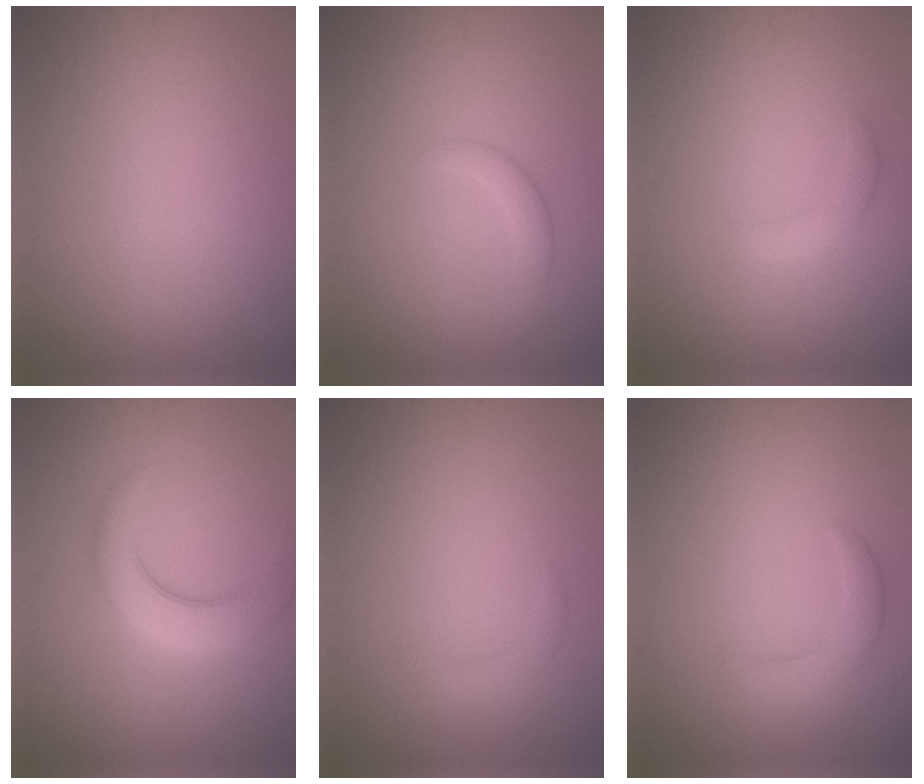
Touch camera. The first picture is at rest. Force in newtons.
{"total": 1.7, "press": 1.7, "slide": 0.1}
{"total": 1.7, "press": 1.7, "slide": 0.1}
{"total": 4.5, "press": 4.5, "slide": 0.3}
{"total": 1.4, "press": 1.4, "slide": 0.0}
{"total": 2.7, "press": 2.6, "slide": 0.2}